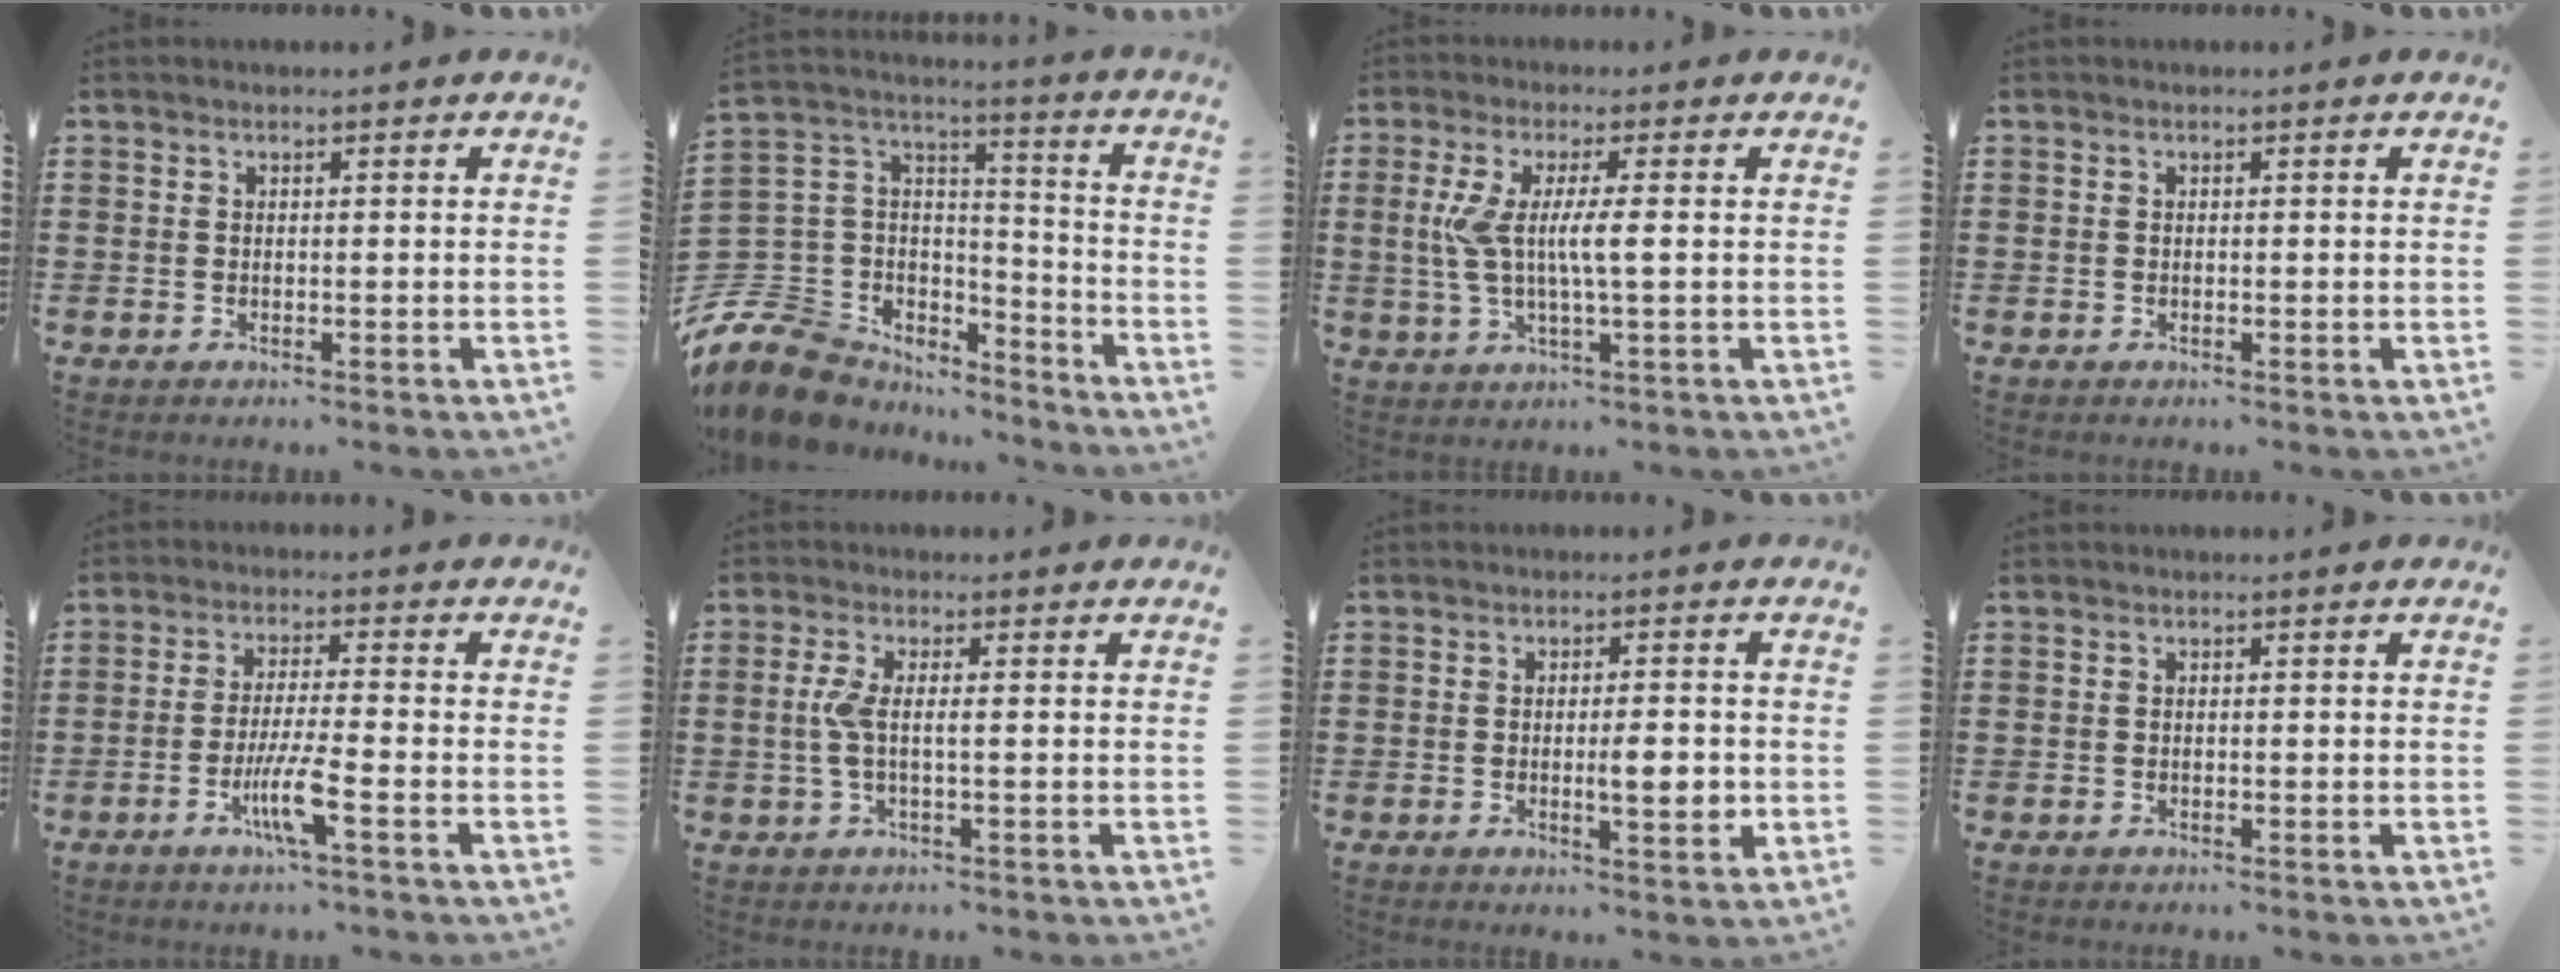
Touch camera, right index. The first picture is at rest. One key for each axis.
{"total": 10.9, "fx": -7.3, "fy": 7.4, "fz": 3.1, "tx": -0.116, "ty": 0.005, "tz": -0.140}
{"total": 6.2, "fx": 0.3, "fy": 0.5, "fz": 6.2, "tx": -0.138, "ty": -0.015, "tz": -0.005}
{"total": 0.0}
{"total": 6.4, "fx": -2.8, "fy": 0.0, "fz": 5.7, "tx": -0.121, "ty": -0.019, "tz": -0.056}
{"total": 3.5, "fx": -0.1, "fy": 0.5, "fz": 3.5, "tx": -0.089, "ty": -0.009, "tz": -0.011}
{"total": 4.5, "fx": -0.5, "fy": 0.9, "fz": 4.4, "tx": -0.066, "ty": -0.004, "tz": -0.012}
{"total": 0.0}